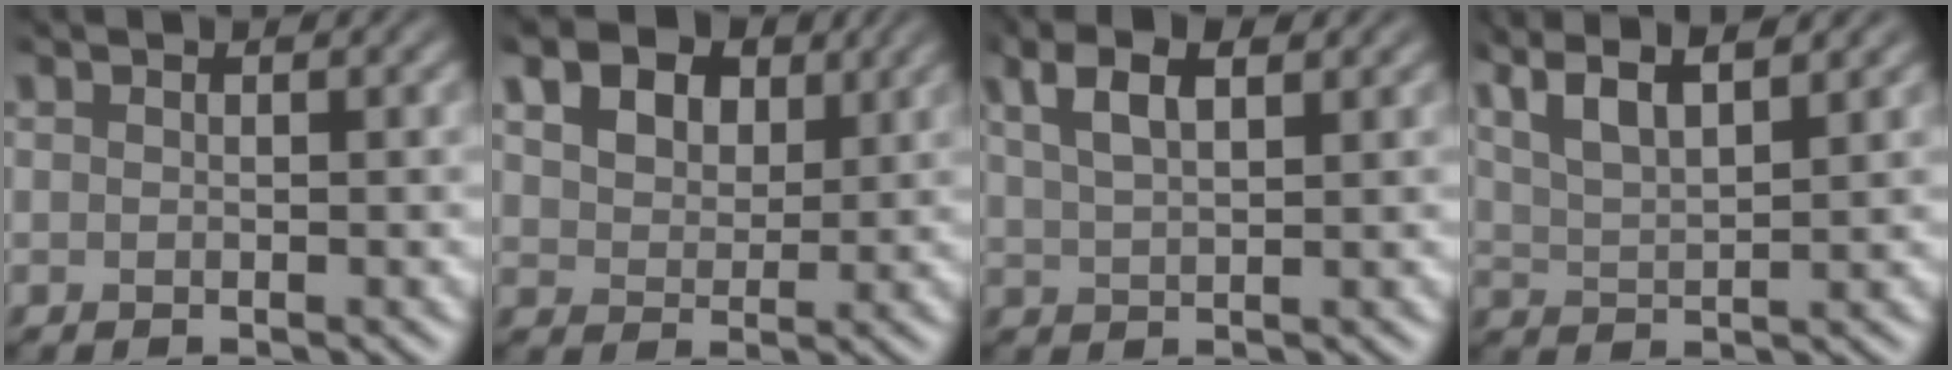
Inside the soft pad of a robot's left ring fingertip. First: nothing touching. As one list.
[{"total": 8.6, "force": [4.7, 5.3, 4.8], "torque": [-0.102, 0.029, 0.071]}, {"total": 3.9, "force": [2.0, 1.4, 3.0], "torque": [-0.067, 0.013, 0.039]}, {"total": 6.5, "force": [4.4, 1.8, 4.4], "torque": [-0.078, 0.034, 0.055]}]